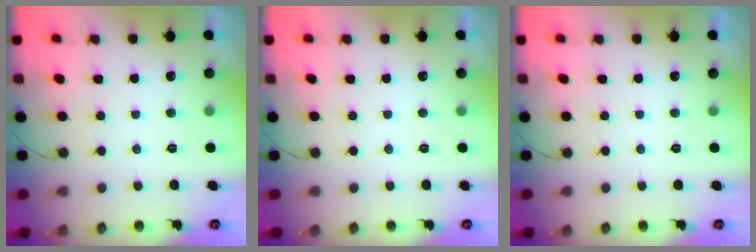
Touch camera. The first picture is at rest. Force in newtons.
{"total": 0.0}
{"total": 0.0}